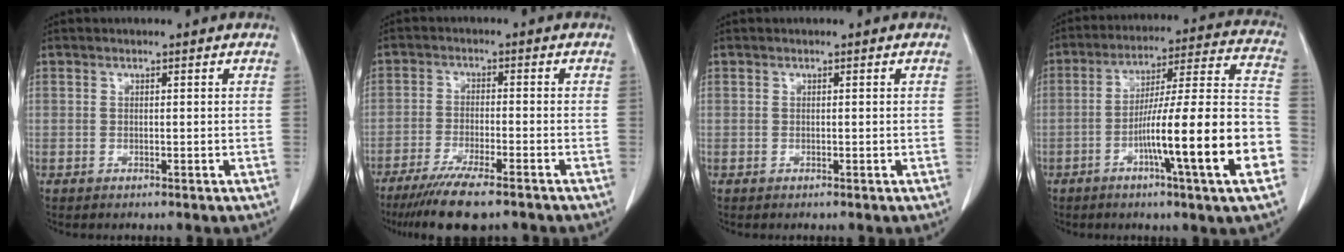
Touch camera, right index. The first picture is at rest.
{"total": 9.8, "force": [-7.6, 1.0, 6.0], "torque": [-0.095, -0.022, -0.123]}
{"total": 0.0}
{"total": 19.2, "force": [-6.6, -0.2, 18.0], "torque": [-0.251, 0.009, -0.103]}